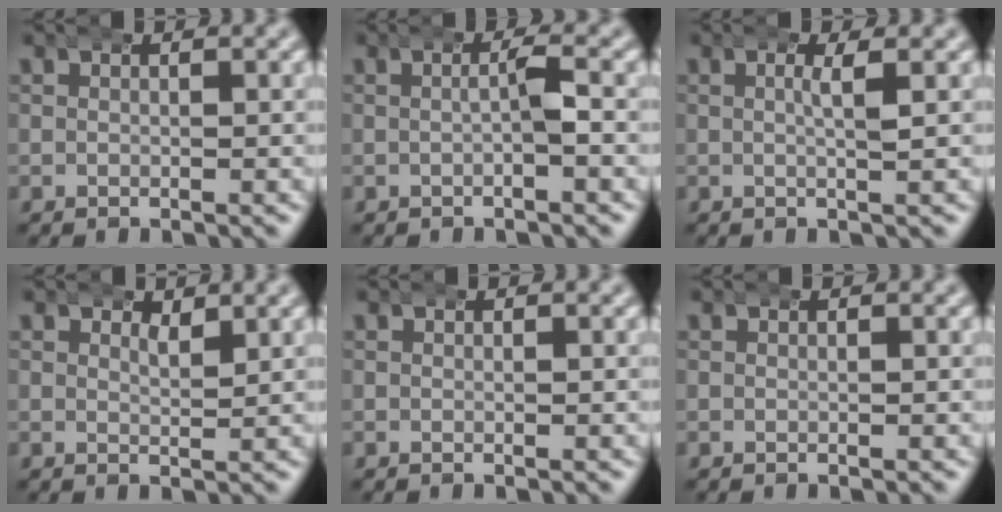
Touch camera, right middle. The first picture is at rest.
{"total": 2.2, "force": [0.3, 0.6, 2.1], "torque": [-0.025, 0.013, -0.003]}
{"total": 2.3, "force": [0.9, 0.3, 2.1], "torque": [-0.032, 0.012, 0.007]}
{"total": 1.4, "force": [1.2, 0.4, 0.5], "torque": [-0.007, -0.004, 0.019]}
{"total": 0.0}
{"total": 0.0}